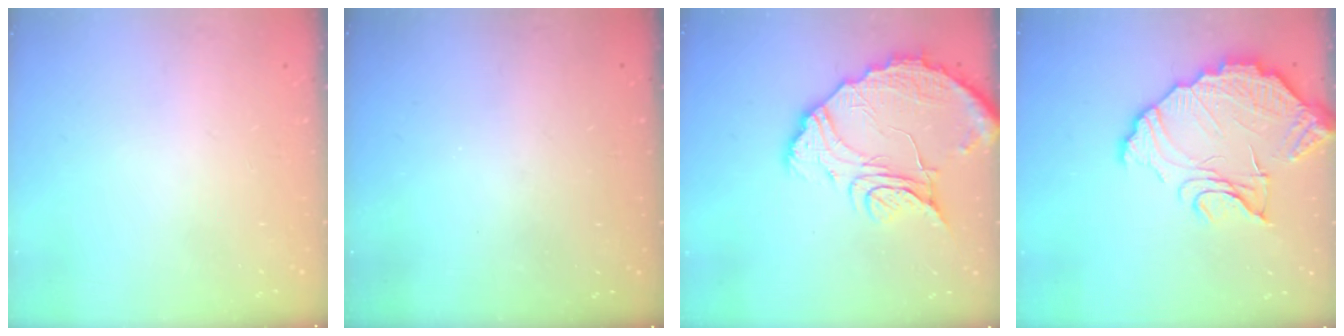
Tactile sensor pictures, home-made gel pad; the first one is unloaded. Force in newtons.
{"total": 3.0, "press": 3.0, "slide": 0.1}
{"total": 15.0, "press": 14.9, "slide": 1.3}
{"total": 14.8, "press": 14.7, "slide": 1.3}